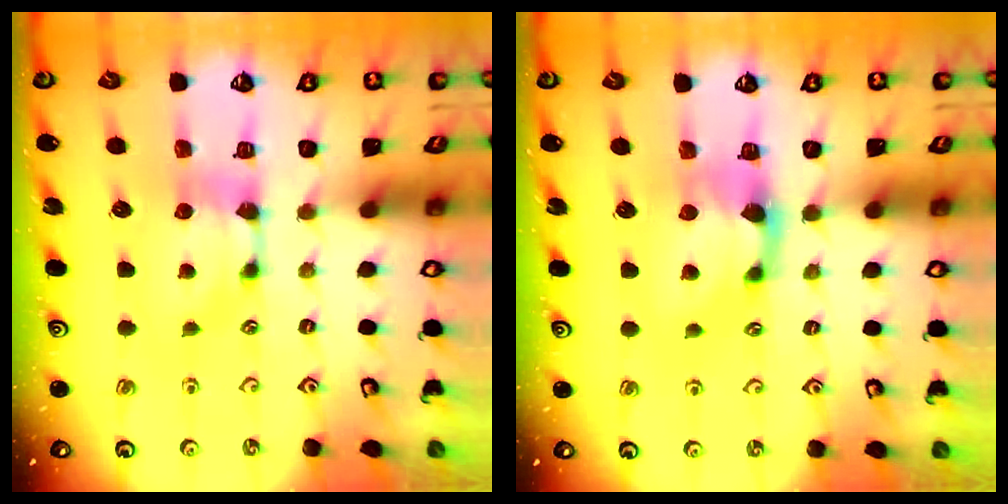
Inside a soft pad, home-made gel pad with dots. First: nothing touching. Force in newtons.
{"total": 1.2, "press": 0.5, "slide": 1.1}